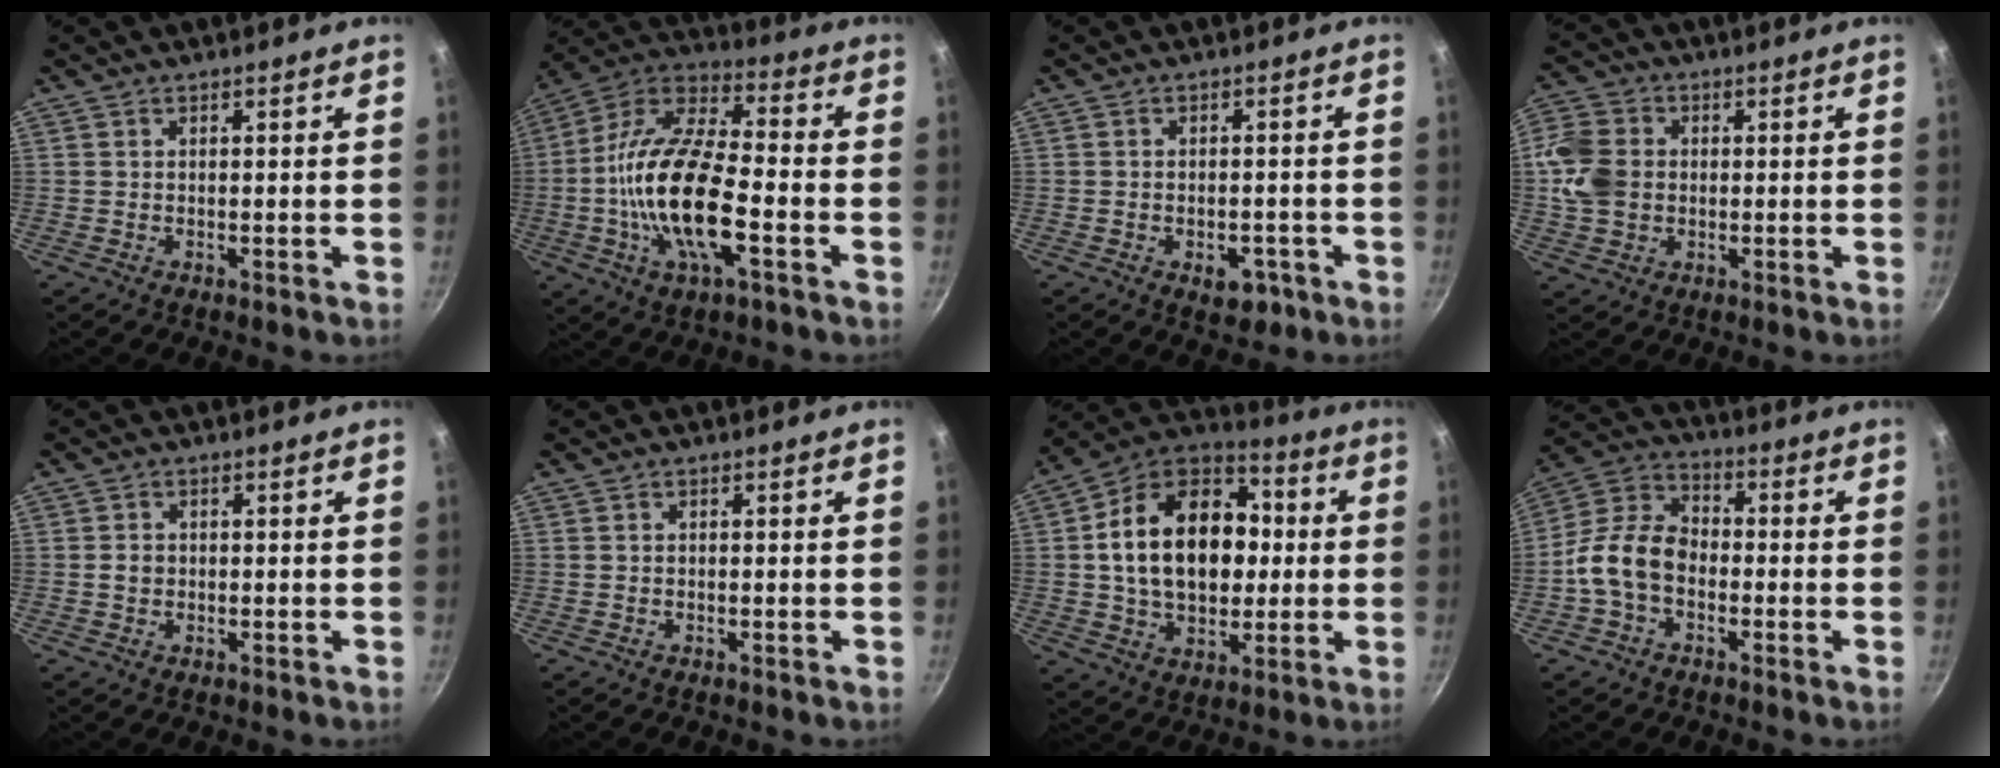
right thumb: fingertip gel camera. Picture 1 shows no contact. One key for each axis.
{"total": 20.3, "fx": -4.6, "fy": 8.1, "fz": 18.0, "tx": -0.339, "ty": 0.030, "tz": -0.104}
{"total": 4.5, "fx": -2.2, "fy": 2.7, "fz": 2.9, "tx": -0.023, "ty": 0.011, "tz": -0.022}
{"total": 10.6, "fx": 0.3, "fy": 8.6, "fz": 6.2, "tx": -0.113, "ty": 0.007, "tz": -0.007}
{"total": 1.8, "fx": -0.1, "fy": 1.6, "fz": 0.9, "tx": -0.009, "ty": 0.005, "tz": -0.003}
{"total": 0.0}
{"total": 22.7, "fx": 1.5, "fy": 16.0, "fz": 16.0, "tx": -0.239, "ty": 0.034, "tz": 0.018}
{"total": 11.0, "fx": -2.8, "fy": 7.7, "fz": 7.4, "tx": -0.117, "ty": 0.039, "tz": -0.075}